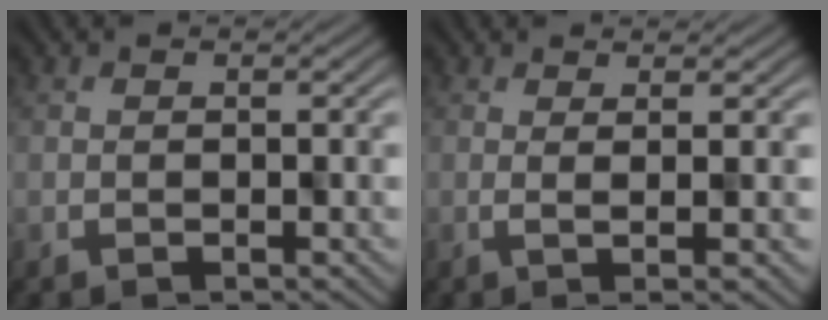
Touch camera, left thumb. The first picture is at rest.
{"total": 3.6, "force": [0.2, 0.7, 3.5], "torque": [-0.043, 0.003, 0.001]}